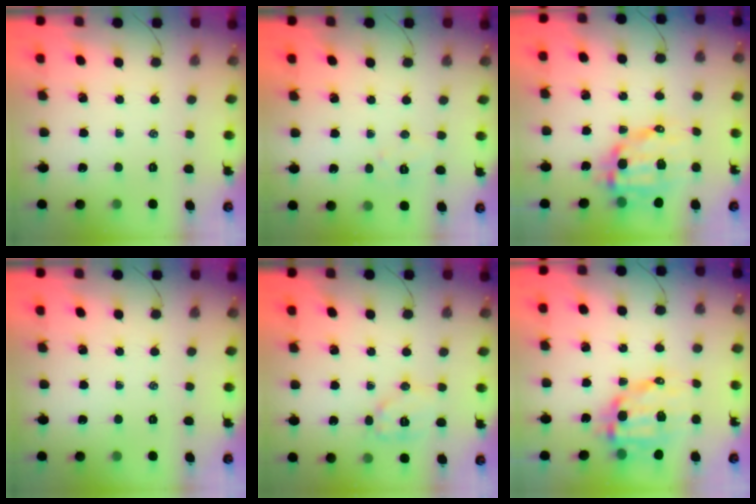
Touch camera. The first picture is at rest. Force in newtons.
{"total": 4.2, "press": 4.1, "slide": 0.8}
{"total": 11.3, "press": 11.1, "slide": 2.4}
{"total": 0.0}
{"total": 10.0, "press": 10.0, "slide": 0.2}
{"total": 11.3, "press": 11.1, "slide": 2.4}